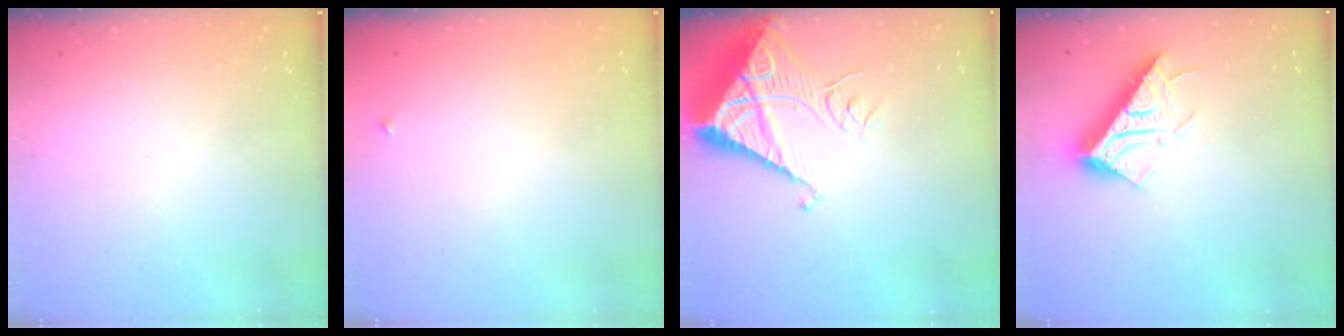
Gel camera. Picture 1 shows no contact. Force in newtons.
{"total": 2.3, "press": 2.3, "slide": 0.2}
{"total": 13.8, "press": 13.7, "slide": 1.3}
{"total": 16.3, "press": 16.3, "slide": 0.3}